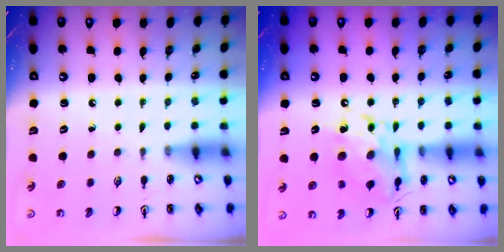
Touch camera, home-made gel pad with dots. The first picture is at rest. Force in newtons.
{"total": 13.6, "press": 13.5, "slide": 1.4}